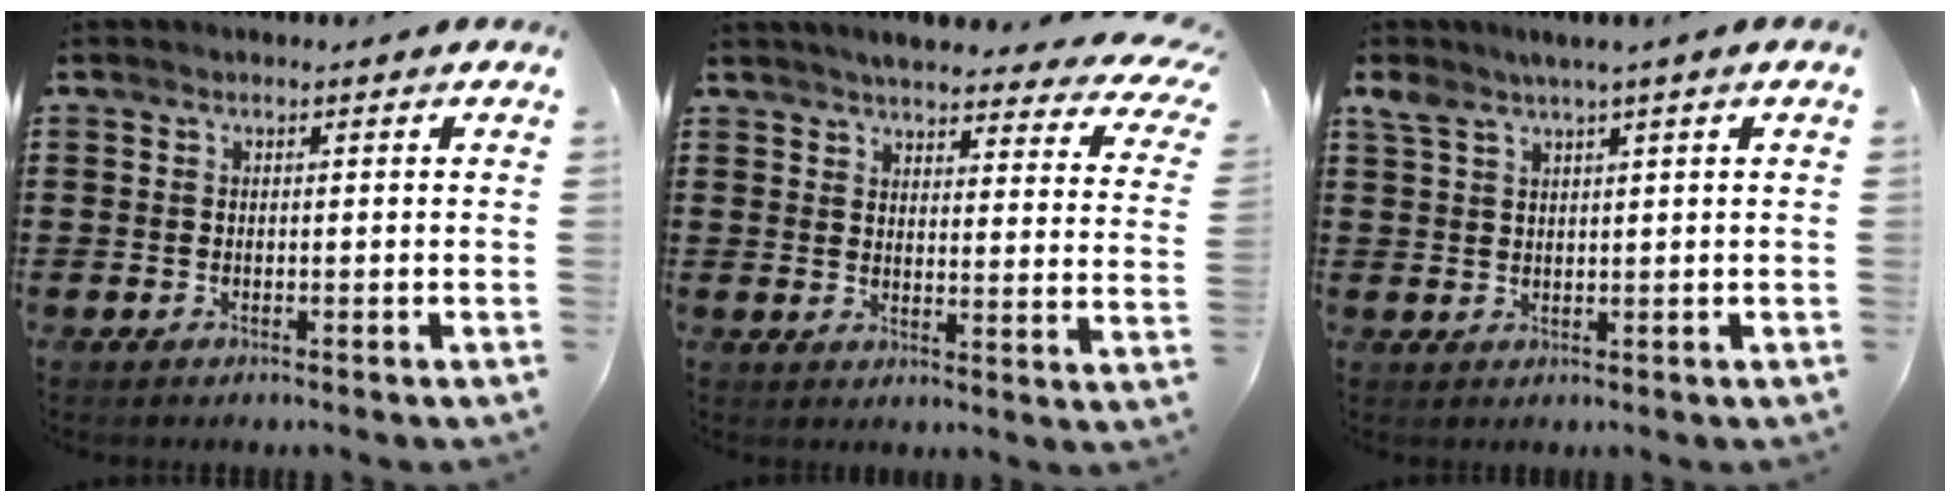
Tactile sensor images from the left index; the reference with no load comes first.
{"total": 4.7, "force": [4.3, 0.3, 2.1], "torque": [-0.051, -0.028, 0.071]}
{"total": 2.7, "force": [1.6, 0.3, 2.1], "torque": [-0.046, 0.000, 0.028]}